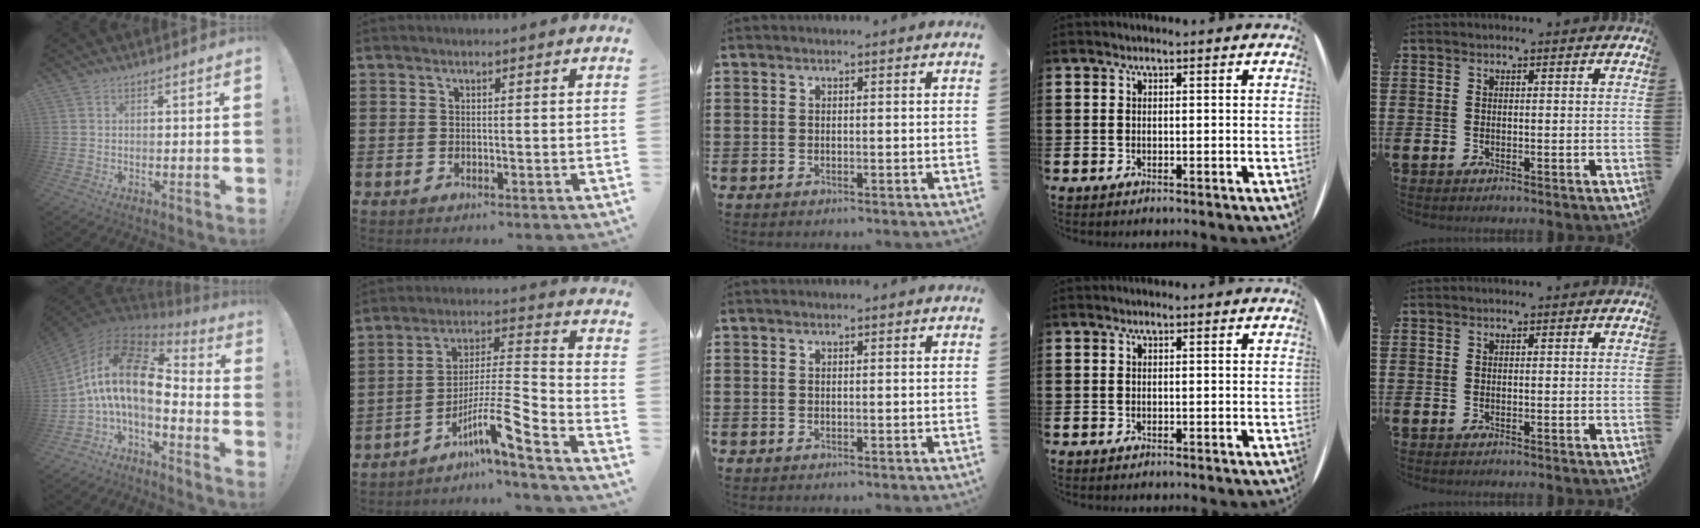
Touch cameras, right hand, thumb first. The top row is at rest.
{"thumb": {"total": 15.7, "force": [2.7, 6.9, 13.8], "torque": [-0.263, -0.024, 0.042]}, "index": {"total": 10.0, "force": [-6.6, 1.1, 7.4], "torque": [-0.135, -0.004, -0.125]}}